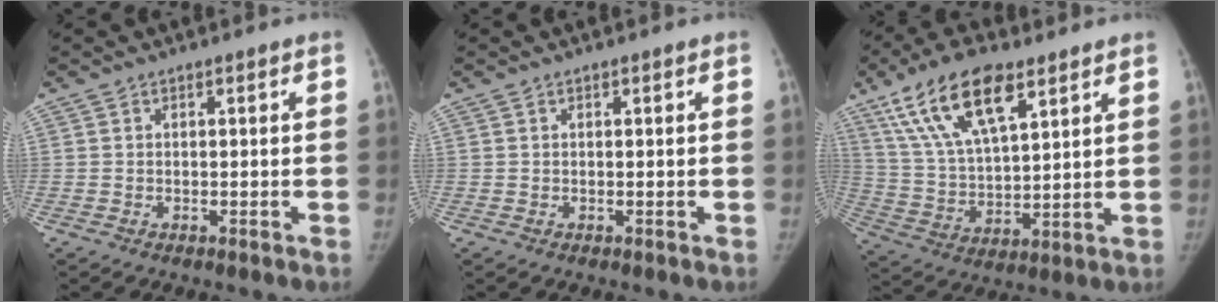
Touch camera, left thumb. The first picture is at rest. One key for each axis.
{"total": 0.0}
{"total": 17.5, "fx": 9.9, "fy": 7.1, "fz": 12.6, "tx": -0.215, "ty": -0.026, "tz": 0.188}